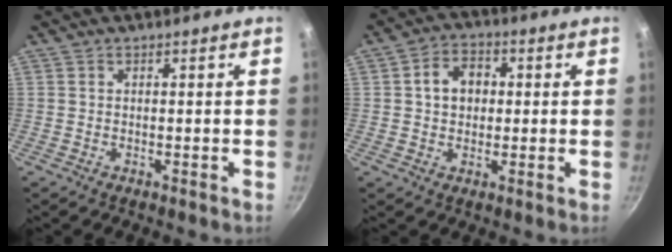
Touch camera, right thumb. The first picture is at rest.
{"total": 6.8, "force": [0.9, 5.3, 4.1], "torque": [-0.041, 0.012, 0.007]}